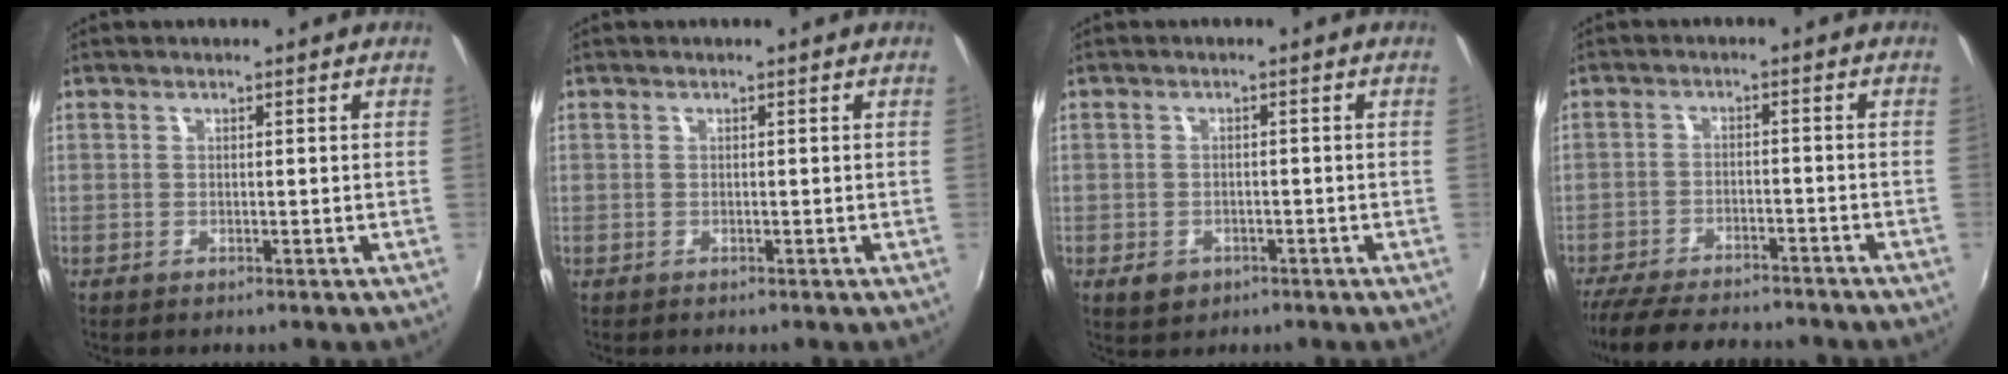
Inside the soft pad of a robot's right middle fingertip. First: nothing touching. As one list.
[{"total": 0.0}, {"total": 3.3, "force": [-1.6, 2.5, 1.4], "torque": [-0.031, -0.003, -0.021]}, {"total": 16.2, "force": [-14.0, 3.9, 7.2], "torque": [-0.152, -0.032, -0.213]}]